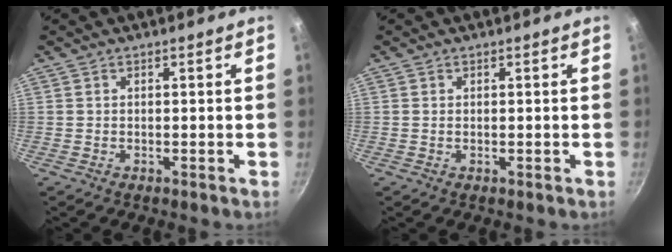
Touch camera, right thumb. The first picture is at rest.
{"total": 0.0}